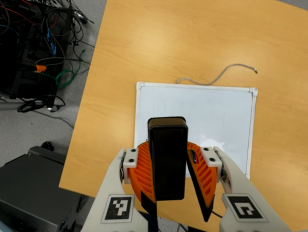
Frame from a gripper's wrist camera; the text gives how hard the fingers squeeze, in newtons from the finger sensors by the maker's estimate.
{"total": 7.4, "left": 8.1, "right": 6.7}